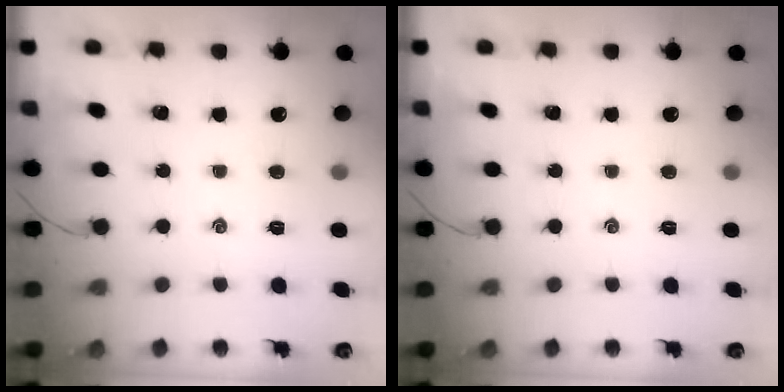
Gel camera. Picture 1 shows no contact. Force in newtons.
{"total": 0.0}